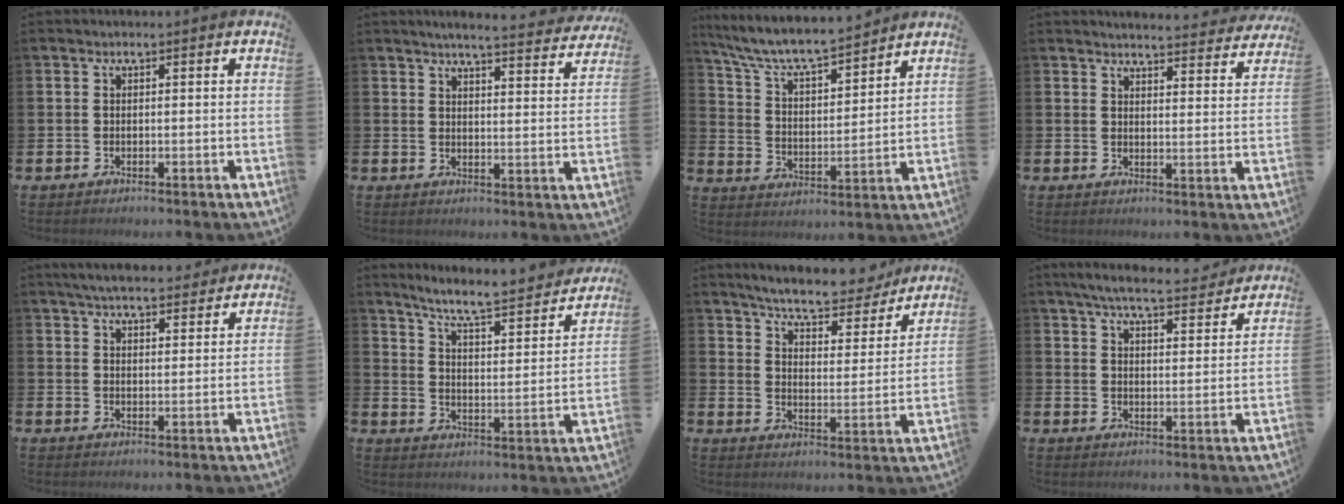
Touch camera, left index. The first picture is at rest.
{"total": 5.0, "force": [4.8, 0.0, 1.4], "torque": [-0.030, -0.035, 0.080]}
{"total": 8.2, "force": [7.7, 1.1, 2.5], "torque": [-0.085, -0.057, 0.134]}
{"total": 4.3, "force": [4.3, 0.2, 0.3], "torque": [-0.006, -0.033, 0.074]}
{"total": 5.3, "force": [5.1, 0.8, 1.1], "torque": [-0.023, -0.022, 0.090]}
{"total": 7.5, "force": [6.9, 0.6, 2.8], "torque": [-0.077, -0.054, 0.113]}
{"total": 7.5, "force": [7.2, 1.1, 2.1], "torque": [-0.056, -0.052, 0.121]}
{"total": 6.6, "force": [6.3, 0.7, 2.1], "torque": [-0.047, -0.039, 0.107]}